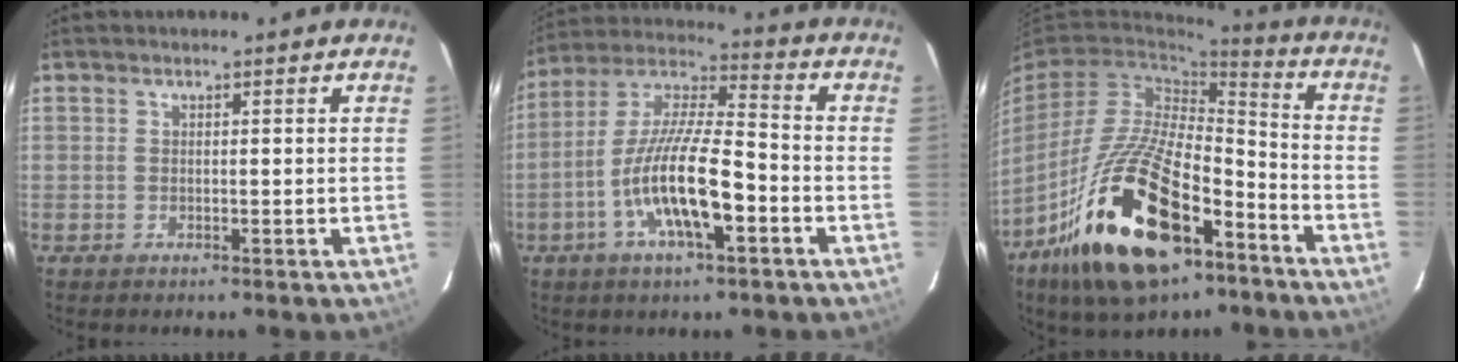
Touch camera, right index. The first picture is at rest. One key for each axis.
{"total": 15.4, "fx": -5.6, "fy": 3.7, "fz": 13.9, "tx": -0.274, "ty": -0.006, "tz": -0.108}
{"total": 24.8, "fx": -13.6, "fy": 10.8, "fz": 17.8, "tx": -0.341, "ty": -0.010, "tz": -0.228}